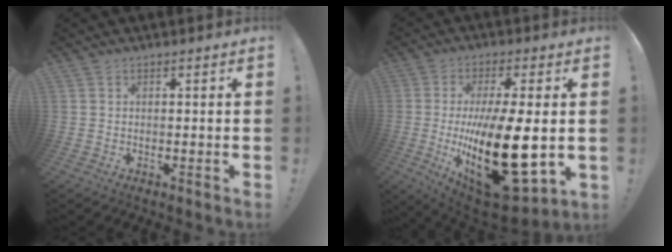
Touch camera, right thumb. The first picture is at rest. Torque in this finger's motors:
{"motor_torque": [1.91, 3.10, 1.70, -1.07, 0.78]}